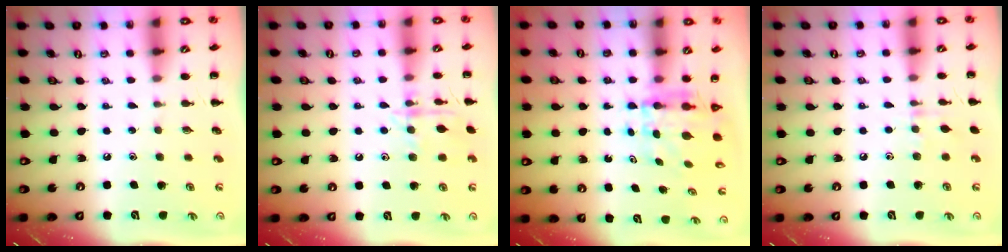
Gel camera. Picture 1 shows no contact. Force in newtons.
{"total": 10.8, "press": 10.7, "slide": 1.2}
{"total": 5.4, "press": 5.3, "slide": 1.0}
{"total": 5.8, "press": 5.7, "slide": 1.2}